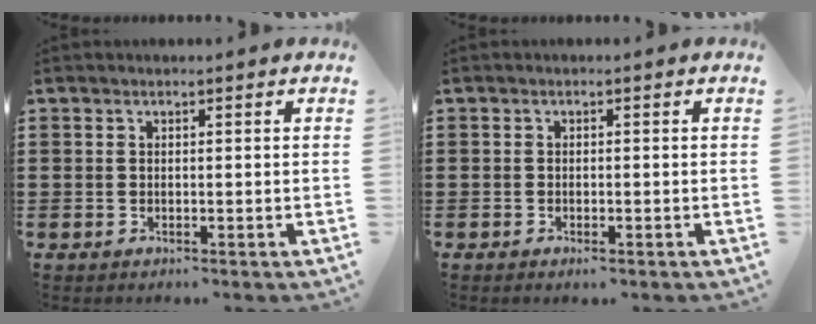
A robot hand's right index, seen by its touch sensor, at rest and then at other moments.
{"total": 0.7, "force": [-0.6, 0.1, 0.5], "torque": [-0.011, -0.006, -0.009]}